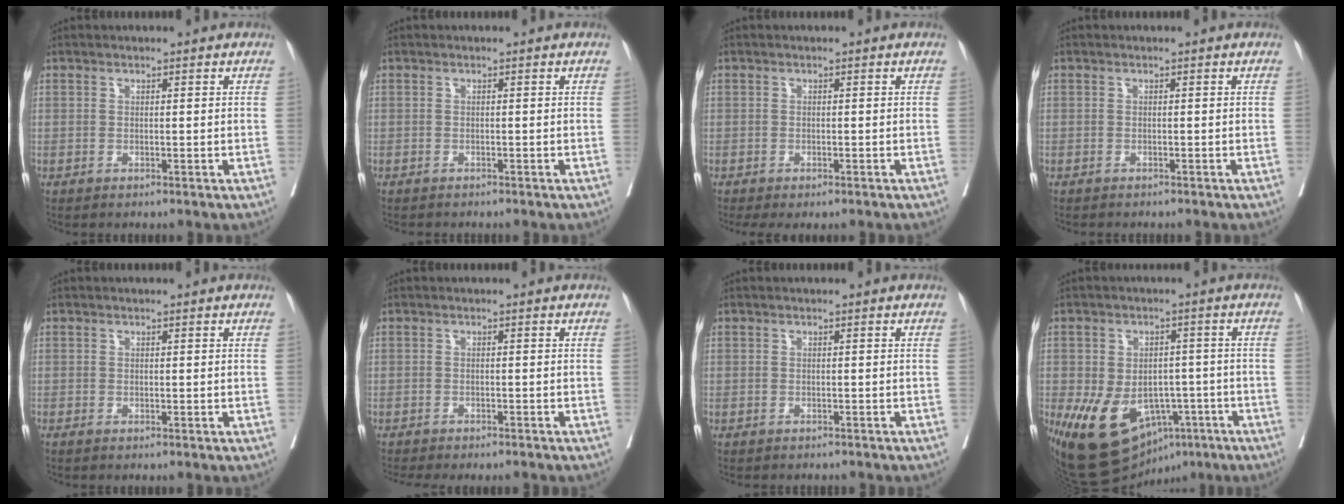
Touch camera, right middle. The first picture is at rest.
{"total": 2.3, "force": [-2.1, 0.5, 0.8], "torque": [-0.013, -0.004, -0.025]}
{"total": 3.2, "force": [-2.5, 1.1, 1.7], "torque": [-0.015, -0.008, -0.036]}
{"total": 2.5, "force": [-2.3, 0.4, 1.0], "torque": [-0.013, -0.003, -0.028]}
{"total": 0.0}
{"total": 8.2, "force": [-7.5, 1.2, 3.1], "torque": [-0.032, -0.007, -0.097]}
{"total": 3.4, "force": [-3.1, 0.8, 1.1], "torque": [-0.013, -0.002, -0.038]}
{"total": 15.8, "force": [-7.2, 9.9, 9.9], "torque": [-0.185, 0.004, -0.095]}